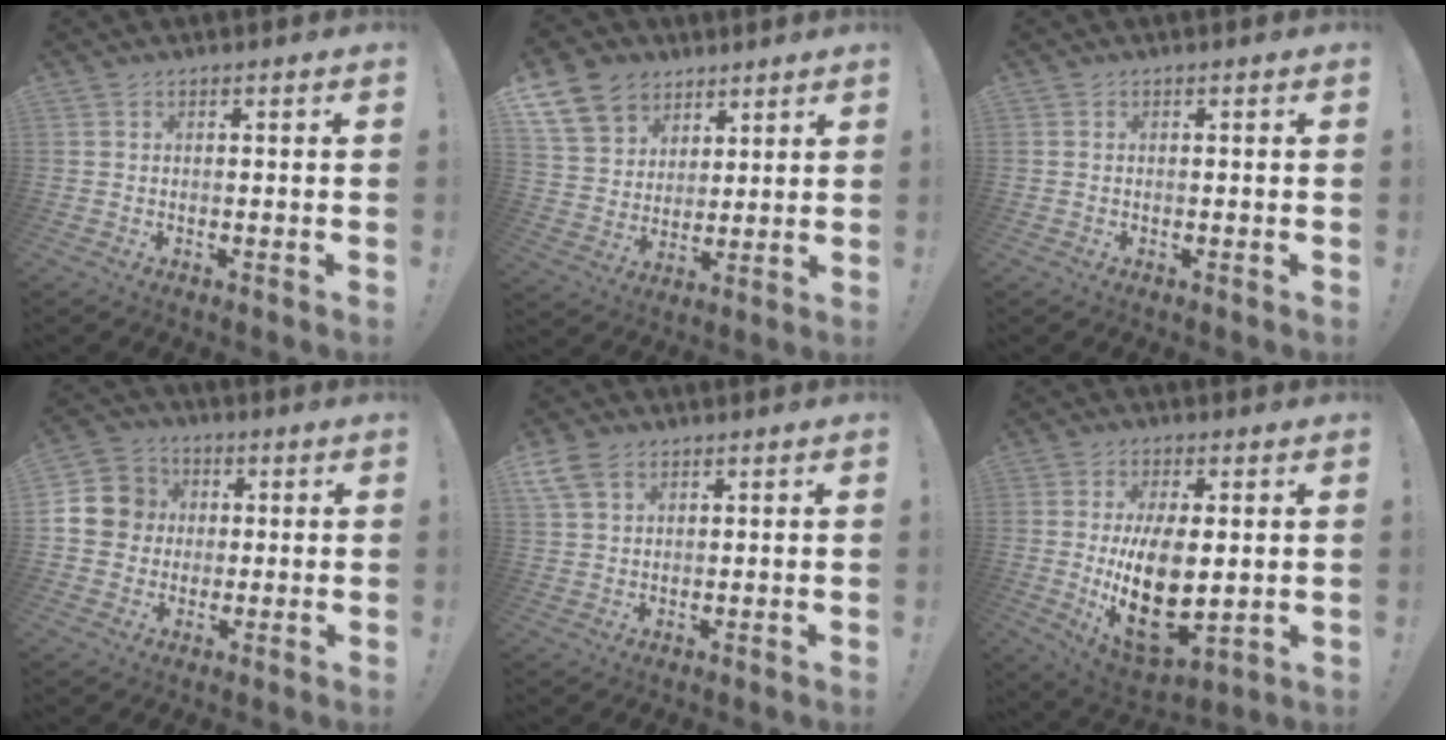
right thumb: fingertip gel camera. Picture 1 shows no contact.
{"total": 14.5, "force": [7.9, 11.0, 5.1], "torque": [-0.084, -0.043, 0.159]}
{"total": 0.0}
{"total": 10.4, "force": [0.8, 9.9, 3.0], "torque": [-0.039, 0.011, 0.021]}
{"total": 7.1, "force": [4.0, 4.3, 3.9], "torque": [-0.084, -0.006, 0.080]}
{"total": 17.6, "force": [-0.2, 9.1, 15.0], "torque": [-0.255, -0.034, 0.005]}